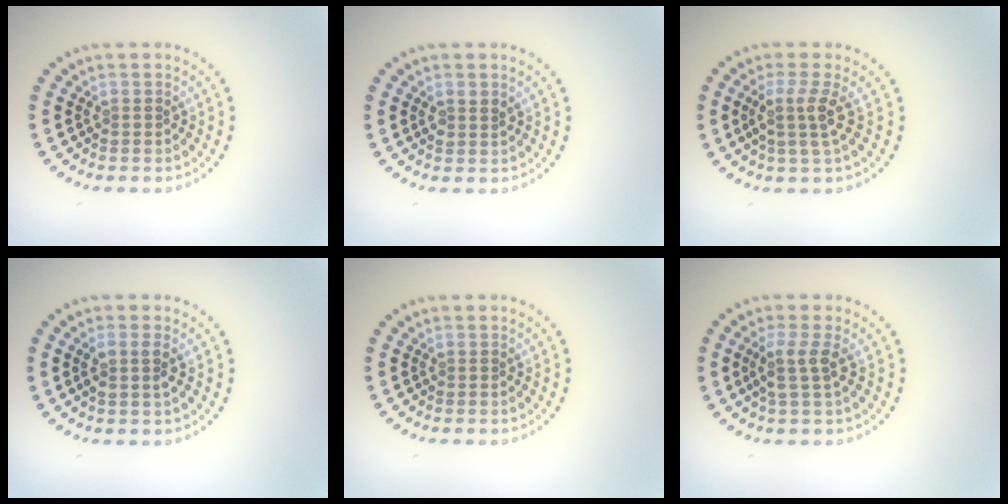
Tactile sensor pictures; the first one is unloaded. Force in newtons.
{"total": 1.2, "press": 1.1, "slide": 0.6}
{"total": 2.7, "press": 2.0, "slide": 1.8}
{"total": 1.7, "press": 1.5, "slide": 0.8}
{"total": 0.0}
{"total": 2.4, "press": 1.9, "slide": 1.4}